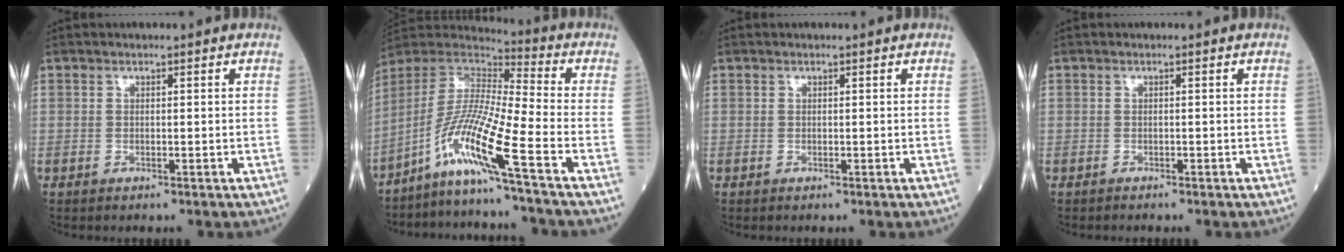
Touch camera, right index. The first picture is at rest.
{"total": 12.6, "force": [-7.6, -2.3, 9.9], "torque": [-0.202, -0.007, -0.150]}
{"total": 0.0}
{"total": 0.6, "force": [-0.5, 0.2, -0.1], "torque": [-0.006, 0.000, -0.012]}